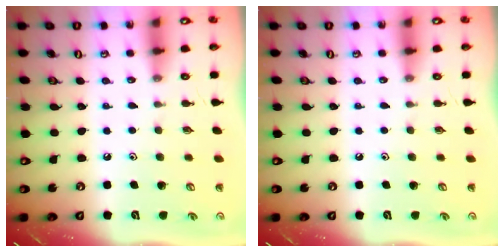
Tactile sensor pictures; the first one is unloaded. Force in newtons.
{"total": 0.0}